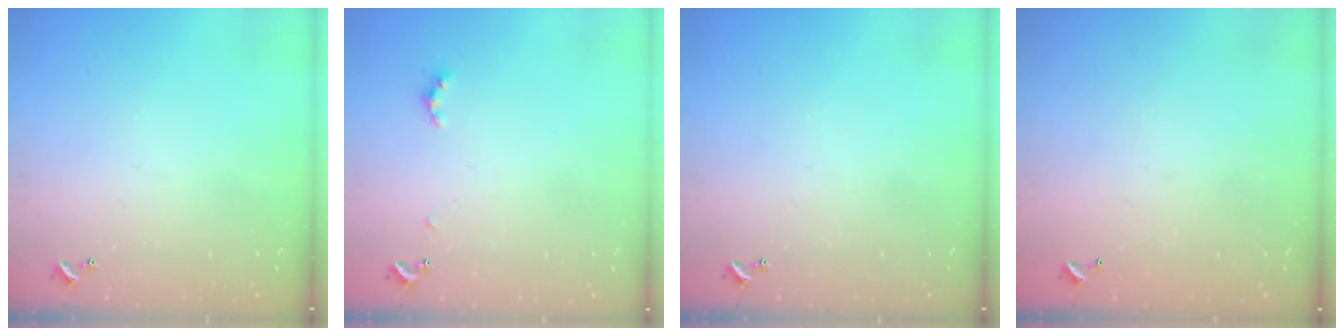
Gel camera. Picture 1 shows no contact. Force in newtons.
{"total": 2.6, "press": 2.6, "slide": 0.6}
{"total": 0.0}
{"total": 2.8, "press": 2.8, "slide": 0.1}